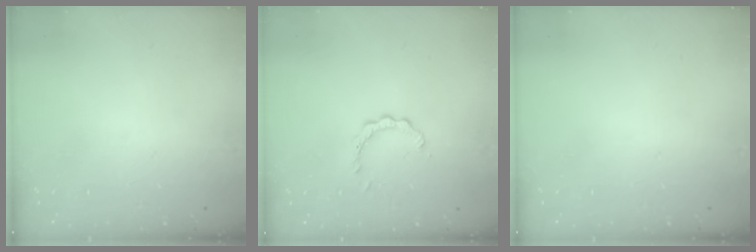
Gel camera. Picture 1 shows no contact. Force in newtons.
{"total": 2.3, "press": 2.3, "slide": 0.3}
{"total": 0.0}